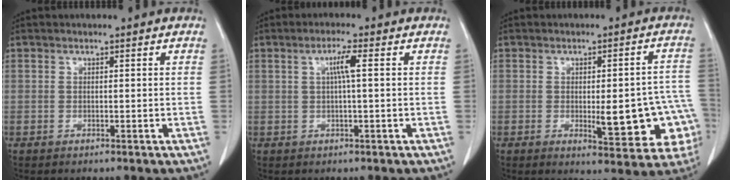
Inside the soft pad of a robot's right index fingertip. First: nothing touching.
{"total": 3.0, "force": [0.6, -0.2, 3.0], "torque": [-0.056, 0.004, 0.010]}
{"total": 13.3, "force": [-3.2, 3.7, 12.4], "torque": [-0.099, 0.020, -0.029]}